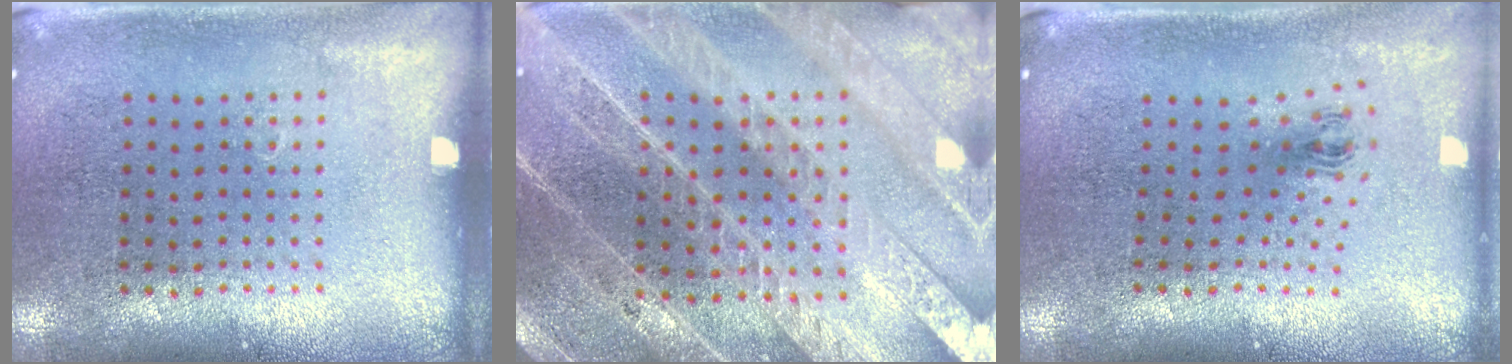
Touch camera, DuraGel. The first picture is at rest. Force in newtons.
{"total": 4.4, "press": 3.9, "slide": 2.0}
{"total": 1.0, "press": 0.4, "slide": 0.9}